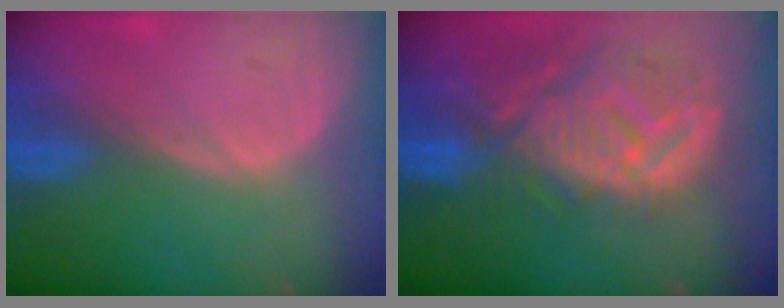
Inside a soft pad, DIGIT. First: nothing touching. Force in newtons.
{"total": 12.7, "press": 11.1, "slide": 6.0}